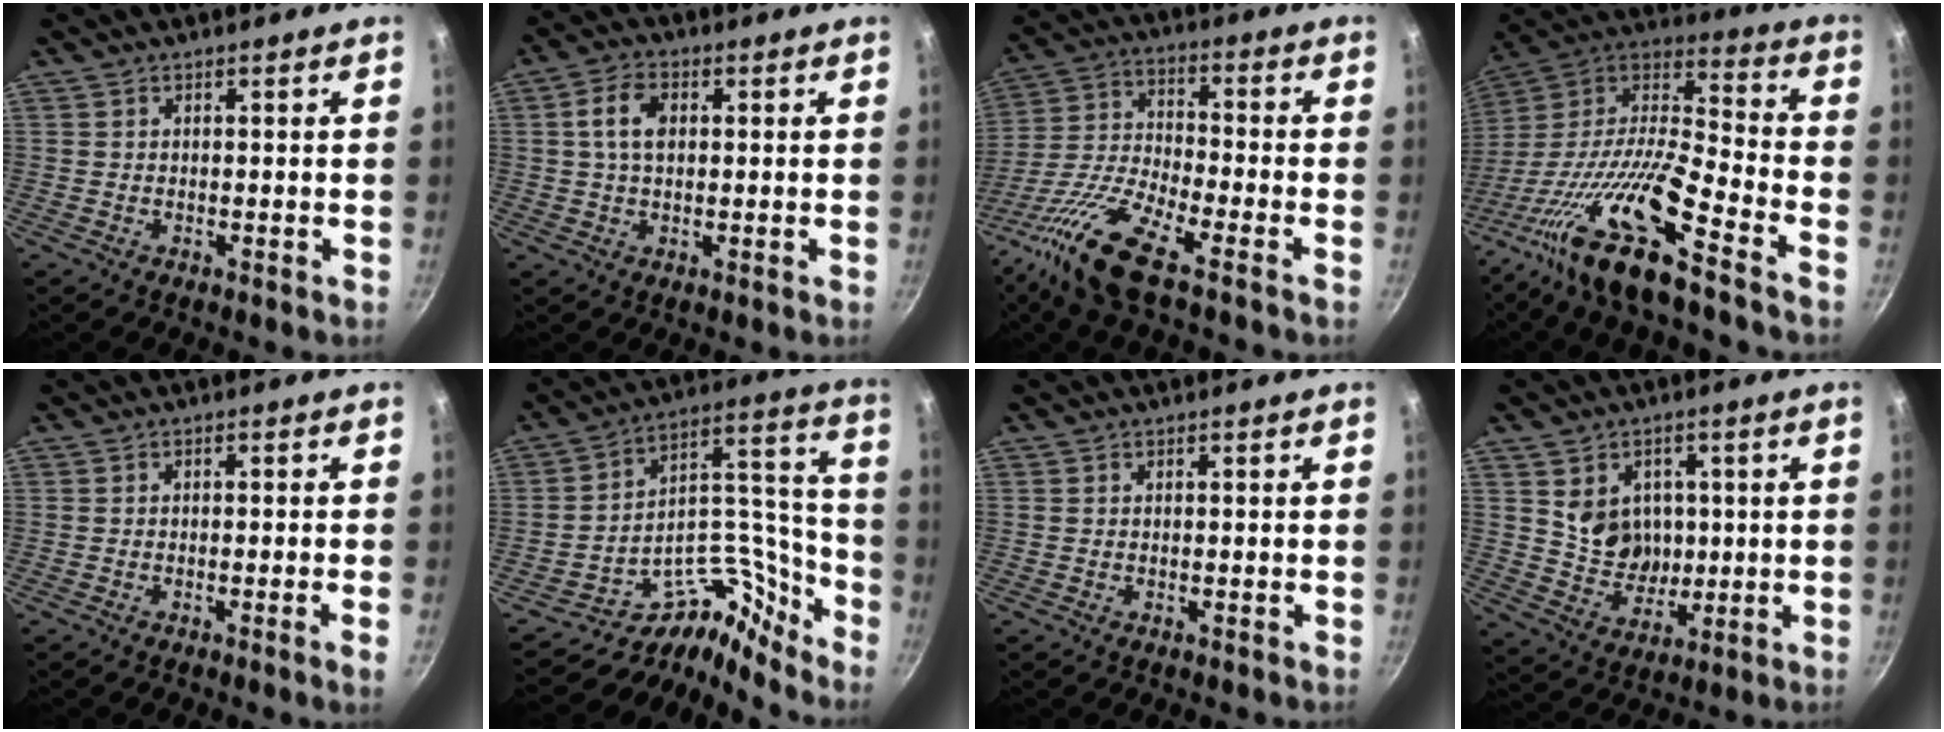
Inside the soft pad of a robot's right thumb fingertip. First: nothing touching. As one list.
[{"total": 6.1, "force": [1.1, 4.1, 4.5], "torque": [-0.076, 0.008, 0.016]}, {"total": 15.3, "force": [-9.1, 3.8, 11.7], "torque": [-0.229, 0.039, -0.193]}, {"total": 21.6, "force": [-13.0, 4.3, 16.7], "torque": [-0.286, 0.071, -0.262]}, {"total": 2.0, "force": [-0.8, -0.4, 1.8], "torque": [-0.035, 0.003, -0.012]}, {"total": 15.0, "force": [-12.7, 7.0, 4.1], "torque": [0.014, 0.154, -0.220]}, {"total": 0.0}, {"total": 9.4, "force": [1.8, 8.1, 4.3], "torque": [-0.040, -0.015, 0.043]}]